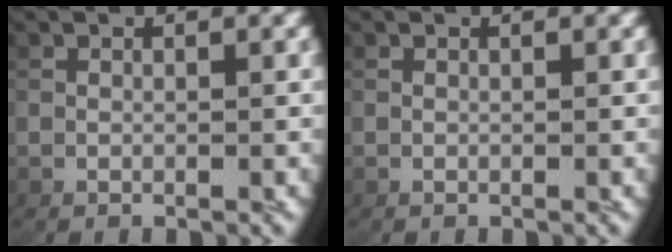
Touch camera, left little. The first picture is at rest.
{"total": 0.0}